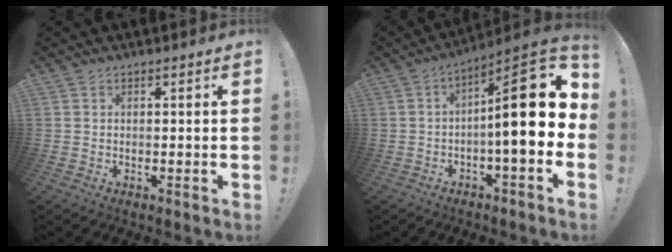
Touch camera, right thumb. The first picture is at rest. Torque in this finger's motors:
{"motor_torque": [2.30, 2.70, 1.58, -1.19, 0.14]}